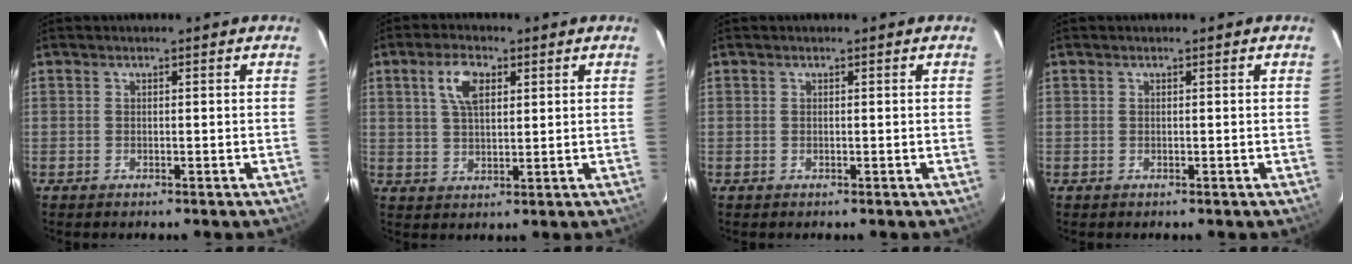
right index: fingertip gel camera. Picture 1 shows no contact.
{"total": 6.2, "force": [2.5, 3.0, 4.7], "torque": [-0.090, 0.012, 0.048]}
{"total": 0.0}
{"total": 0.0}